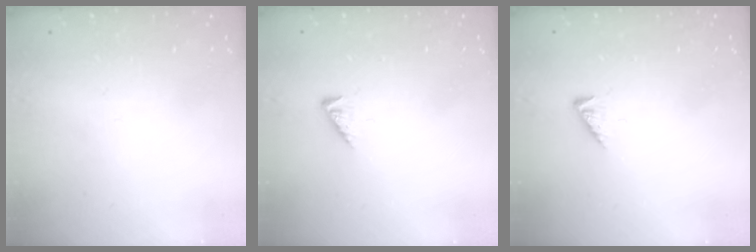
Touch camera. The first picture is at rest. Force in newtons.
{"total": 2.4, "press": 2.3, "slide": 0.5}
{"total": 2.4, "press": 2.3, "slide": 0.5}